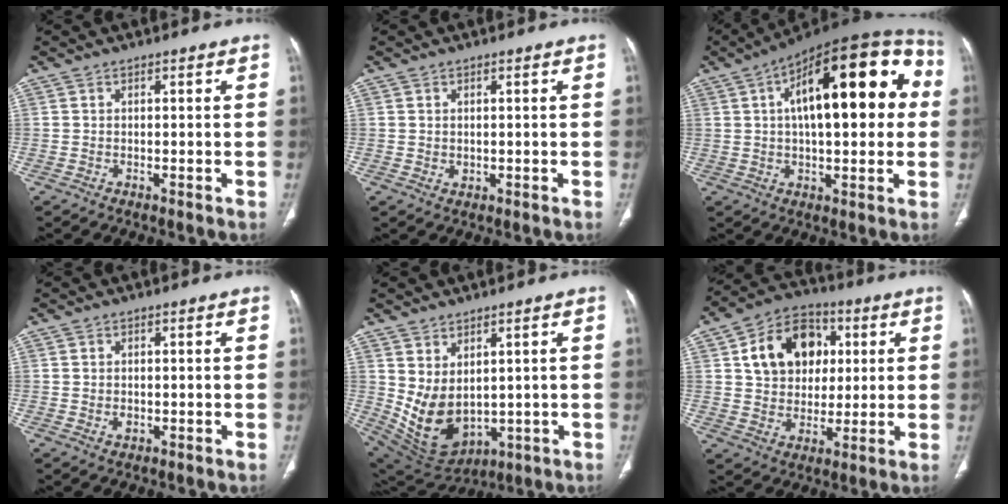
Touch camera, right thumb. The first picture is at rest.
{"total": 1.0, "force": [0.2, 0.8, 0.5], "torque": [-0.008, -0.002, 0.007]}
{"total": 25.5, "force": [4.7, 10.9, 22.6], "torque": [-0.303, 0.037, 0.059]}
{"total": 1.5, "force": [-0.1, 1.1, 0.9], "torque": [-0.012, 0.000, 0.001]}
{"total": 10.7, "force": [1.3, 7.1, 7.9], "torque": [-0.128, -0.022, 0.063]}
{"total": 15.1, "force": [4.1, 11.5, 8.8], "torque": [-0.111, 0.005, 0.065]}